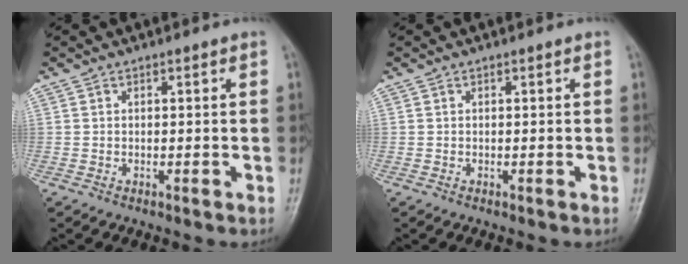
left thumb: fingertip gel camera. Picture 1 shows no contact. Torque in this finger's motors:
{"motor_torque": [0.00, 0.00, -0.06, 0.05, 0.00]}